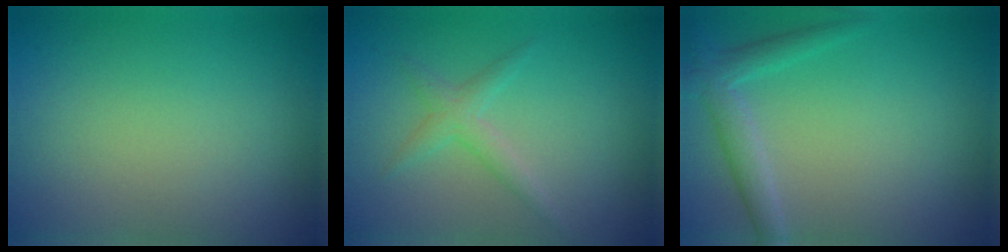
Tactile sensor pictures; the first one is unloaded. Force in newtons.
{"total": 1.7, "press": 1.7, "slide": 0.0}
{"total": 2.4, "press": 2.4, "slide": 0.2}